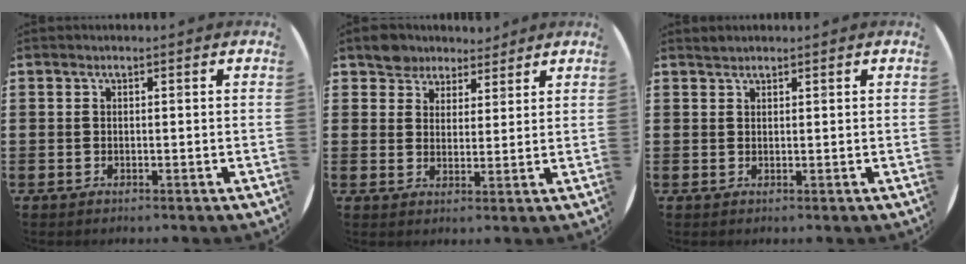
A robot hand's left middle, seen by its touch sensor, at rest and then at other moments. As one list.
[{"total": 4.5, "force": [3.9, 2.2, -0.3], "torque": [-0.002, -0.005, 0.075]}, {"total": 0.8, "force": [0.7, 0.0, -0.1], "torque": [0.002, 0.001, 0.015]}]